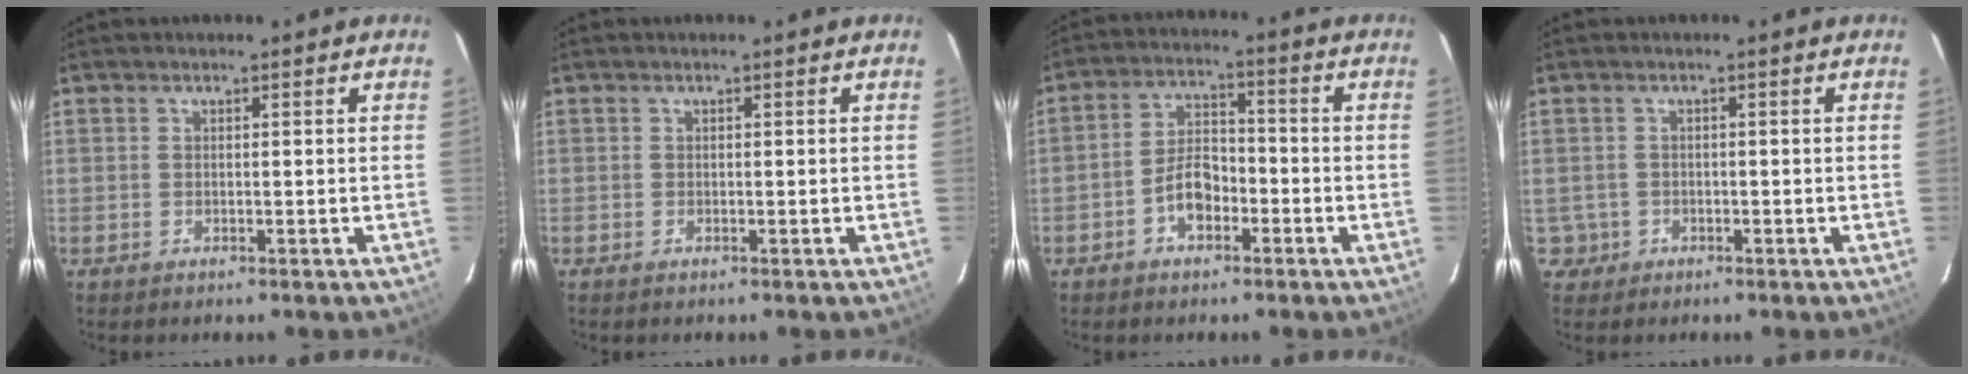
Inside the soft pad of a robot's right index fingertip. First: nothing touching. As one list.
[{"total": 0.0}, {"total": 6.3, "force": [-3.1, 3.6, 4.2], "torque": [-0.082, 0.019, -0.050]}, {"total": 2.8, "force": [-0.8, 2.7, 0.1], "torque": [-0.003, 0.012, -0.007]}]